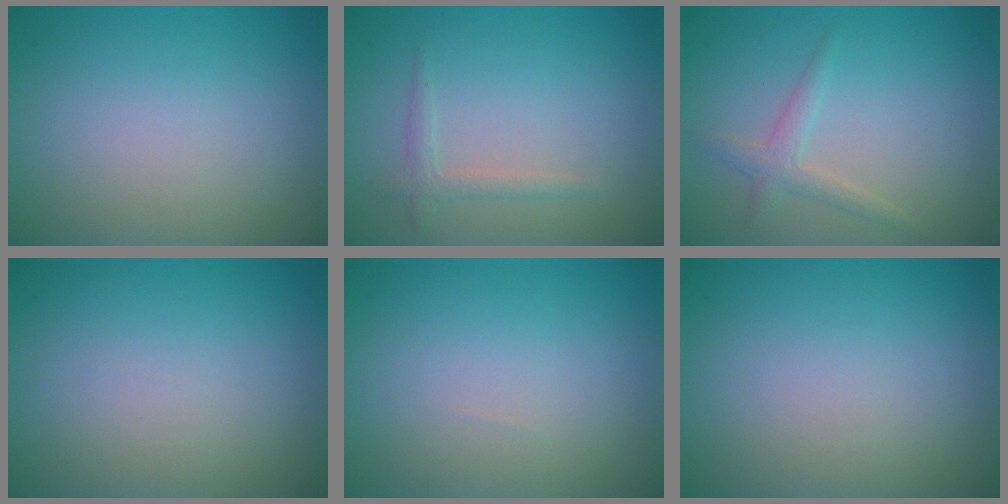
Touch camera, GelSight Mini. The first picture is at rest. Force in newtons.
{"total": 1.3, "press": 1.3, "slide": 0.0}
{"total": 1.8, "press": 1.8, "slide": 0.1}
{"total": 0.0}
{"total": 0.0}
{"total": 0.0}